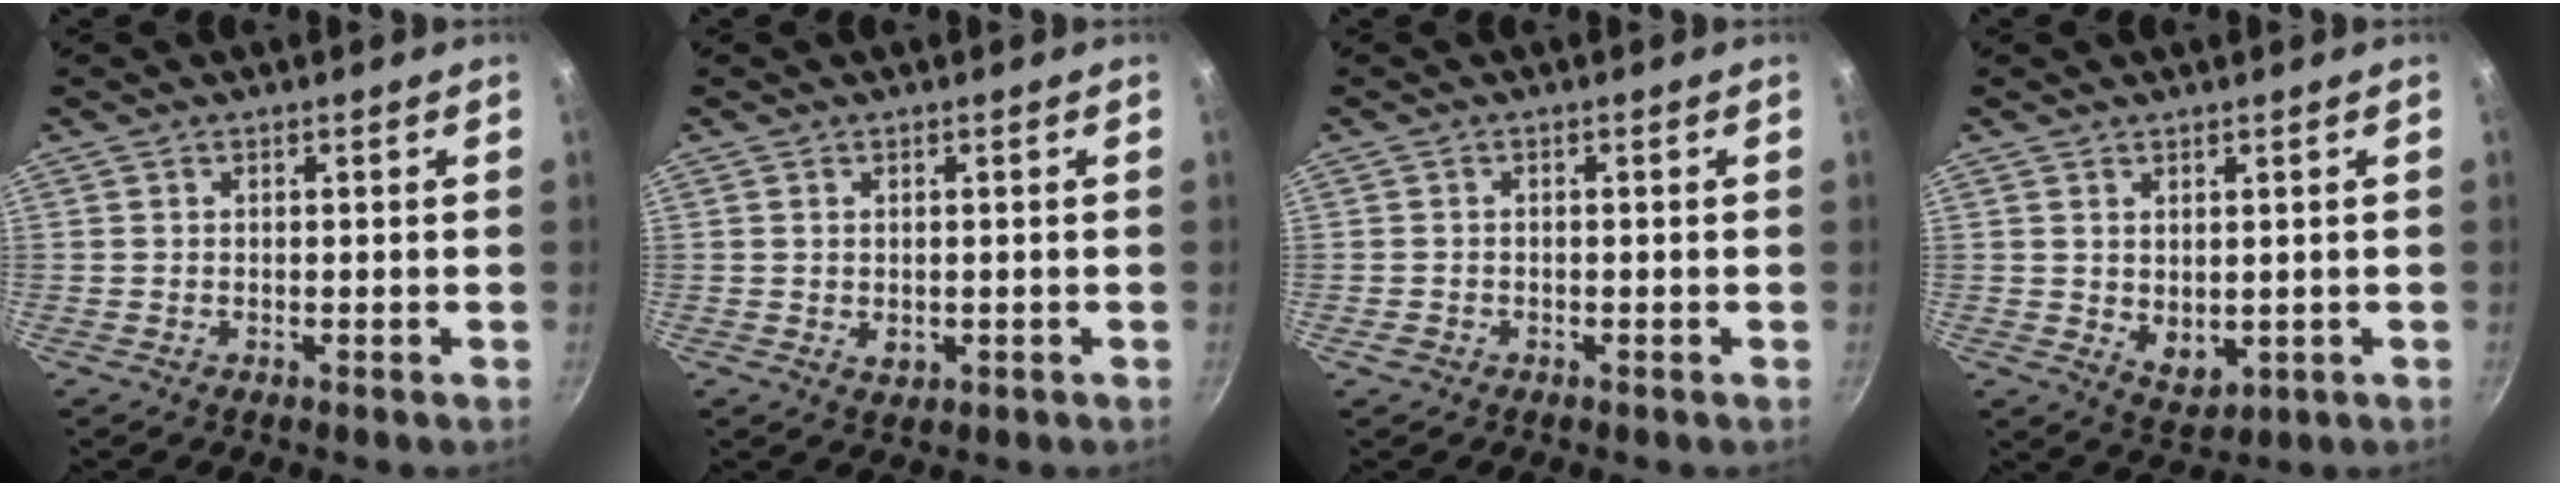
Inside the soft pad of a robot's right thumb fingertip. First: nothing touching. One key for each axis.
{"total": 2.1, "fx": -0.1, "fy": 1.5, "fz": 1.4, "tx": -0.022, "ty": -0.003, "tz": 0.001}
{"total": 1.4, "fx": -0.8, "fy": 1.1, "fz": 0.5, "tx": -0.011, "ty": 0.005, "tz": -0.011}
{"total": 4.9, "fx": 0.8, "fy": 3.3, "fz": 3.5, "tx": -0.046, "ty": -0.017, "tz": 0.024}